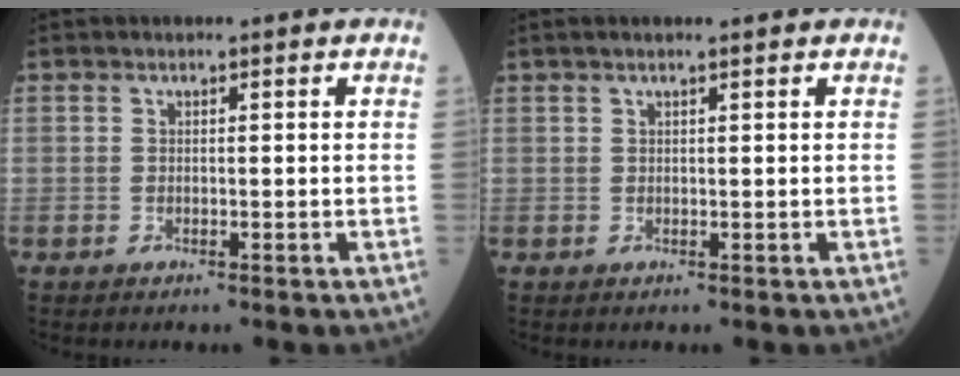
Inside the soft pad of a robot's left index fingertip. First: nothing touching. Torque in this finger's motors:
{"motor_torque": [0.83, -1.31, 0.01, 0.02]}